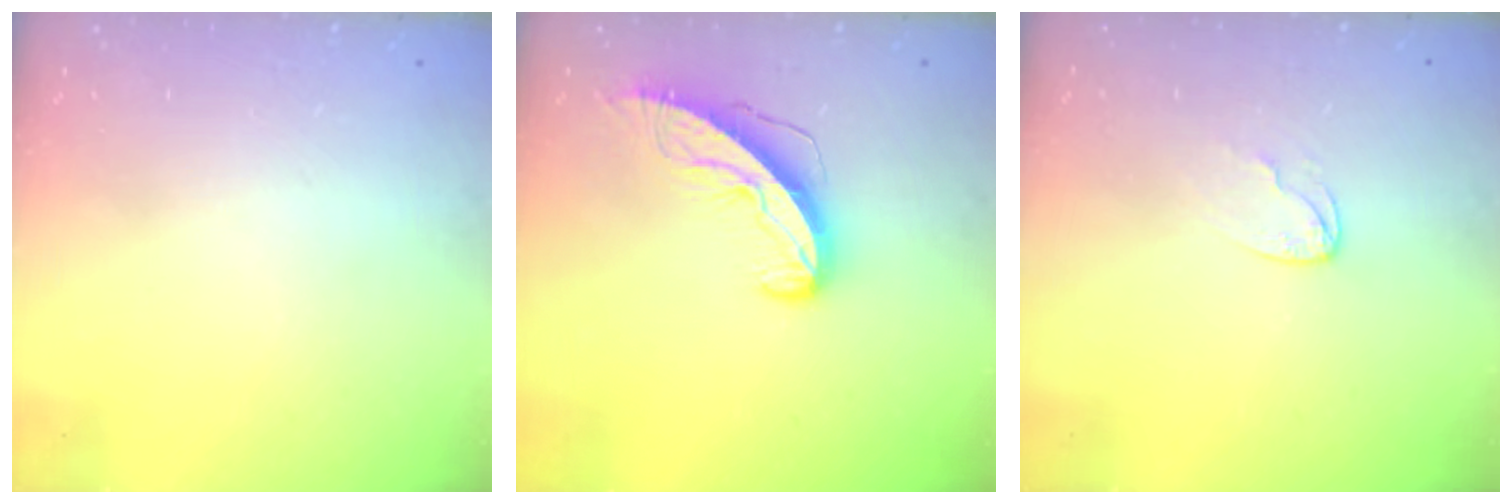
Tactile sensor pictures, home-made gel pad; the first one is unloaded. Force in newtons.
{"total": 8.7, "press": 8.7, "slide": 0.5}
{"total": 6.3, "press": 6.3, "slide": 0.6}